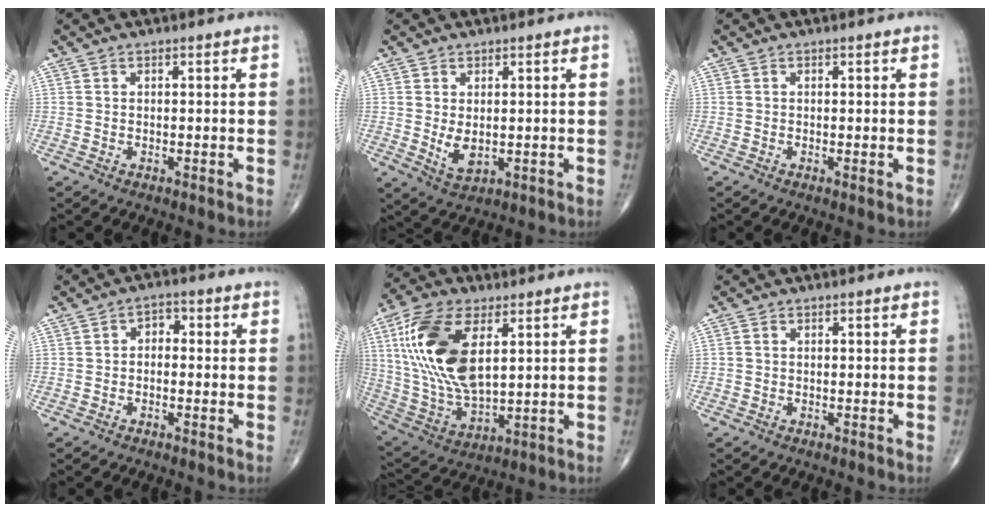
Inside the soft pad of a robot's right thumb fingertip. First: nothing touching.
{"total": 4.2, "force": [0.1, 2.4, 3.4], "torque": [-0.054, -0.012, 0.013]}
{"total": 0.6, "force": [0.0, 0.2, 0.5], "torque": [-0.012, -0.003, -0.002]}
{"total": 2.9, "force": [-0.1, 2.1, 2.0], "torque": [-0.007, 0.014, -0.014]}
{"total": 19.8, "force": [5.6, 10.0, 16.2], "torque": [-0.325, -0.017, 0.108]}
{"total": 0.5, "force": [0.0, 0.4, 0.3], "torque": [-0.004, 0.000, -0.004]}